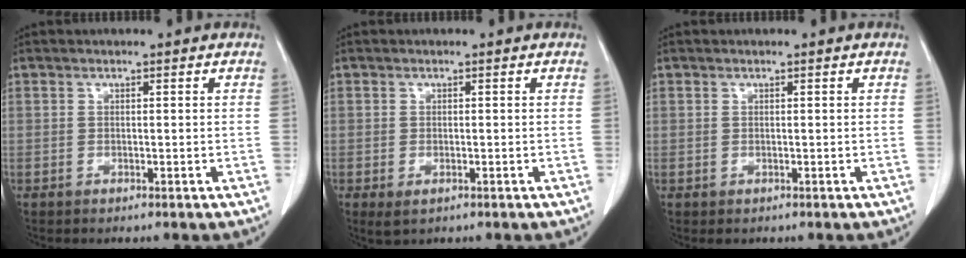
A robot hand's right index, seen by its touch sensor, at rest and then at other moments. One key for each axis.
{"total": 2.0, "fx": -0.9, "fy": 1.0, "fz": 1.5, "tx": -0.031, "ty": -0.005, "tz": -0.005}
{"total": 0.5, "fx": -0.1, "fy": 0.5, "fz": 0.0, "tx": 0.002, "ty": 0.004, "tz": -0.002}